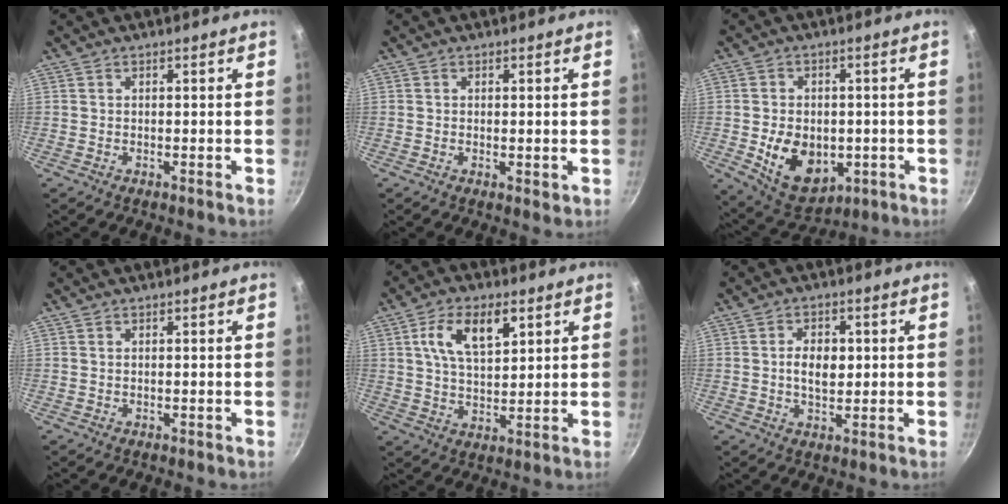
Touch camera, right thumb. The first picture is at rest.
{"total": 1.6, "force": [-0.2, 0.7, 1.5], "torque": [-0.025, -0.006, -0.002]}
{"total": 12.6, "force": [-2.6, 8.7, 8.7], "torque": [-0.112, -0.002, -0.021]}
{"total": 0.0}
{"total": 10.5, "force": [4.2, 5.2, 8.1], "torque": [-0.134, -0.010, 0.077]}
{"total": 5.6, "force": [0.5, 3.5, 4.4], "torque": [-0.056, -0.002, 0.007]}